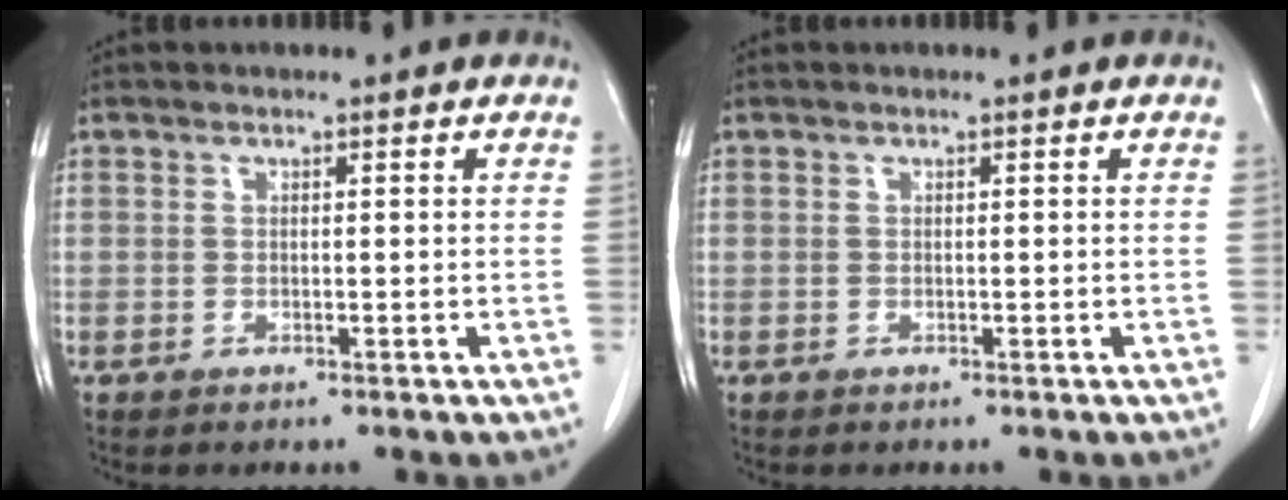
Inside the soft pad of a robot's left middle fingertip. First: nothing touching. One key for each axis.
{"total": 0.0}